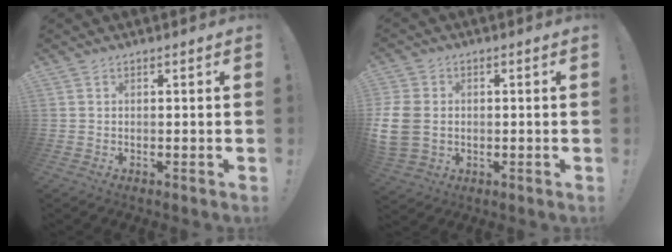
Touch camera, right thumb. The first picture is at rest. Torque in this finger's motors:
{"motor_torque": [2.62, 2.39, 1.56, -0.39, 0.62]}